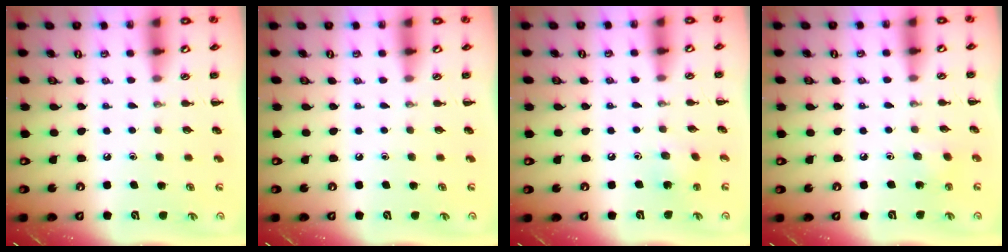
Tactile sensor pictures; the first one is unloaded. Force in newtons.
{"total": 0.0}
{"total": 3.1, "press": 3.0, "slide": 0.7}
{"total": 2.9, "press": 2.7, "slide": 0.9}